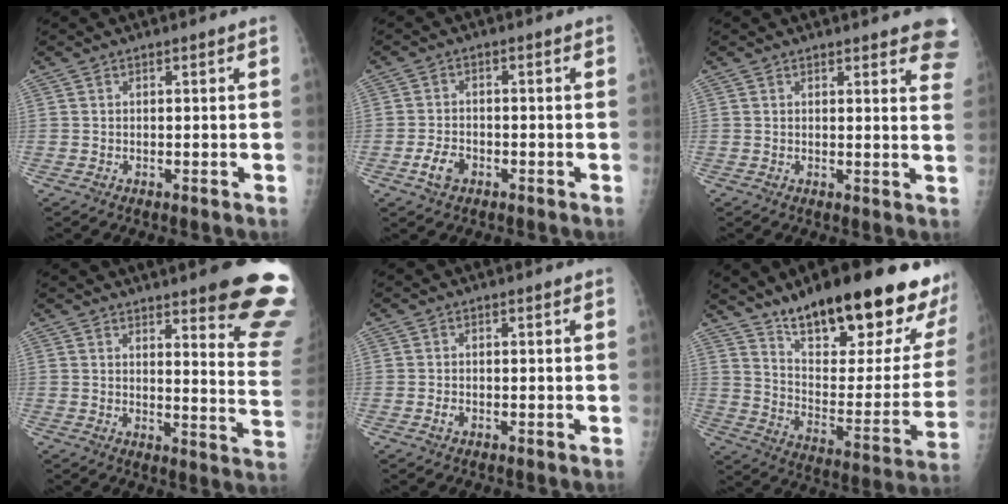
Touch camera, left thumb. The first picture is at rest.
{"total": 3.9, "force": [-1.9, 2.5, 2.3], "torque": [-0.041, 0.011, -0.035]}
{"total": 9.3, "force": [7.3, 2.3, 5.3], "torque": [-0.031, -0.027, 0.063]}
{"total": 17.6, "force": [12.7, 2.8, 11.8], "torque": [-0.118, -0.090, 0.144]}
{"total": 1.0, "force": [-0.4, 0.7, 0.6], "torque": [-0.010, 0.000, -0.009]}
{"total": 29.1, "force": [20.2, 7.8, 19.5], "torque": [-0.250, -0.086, 0.301]}